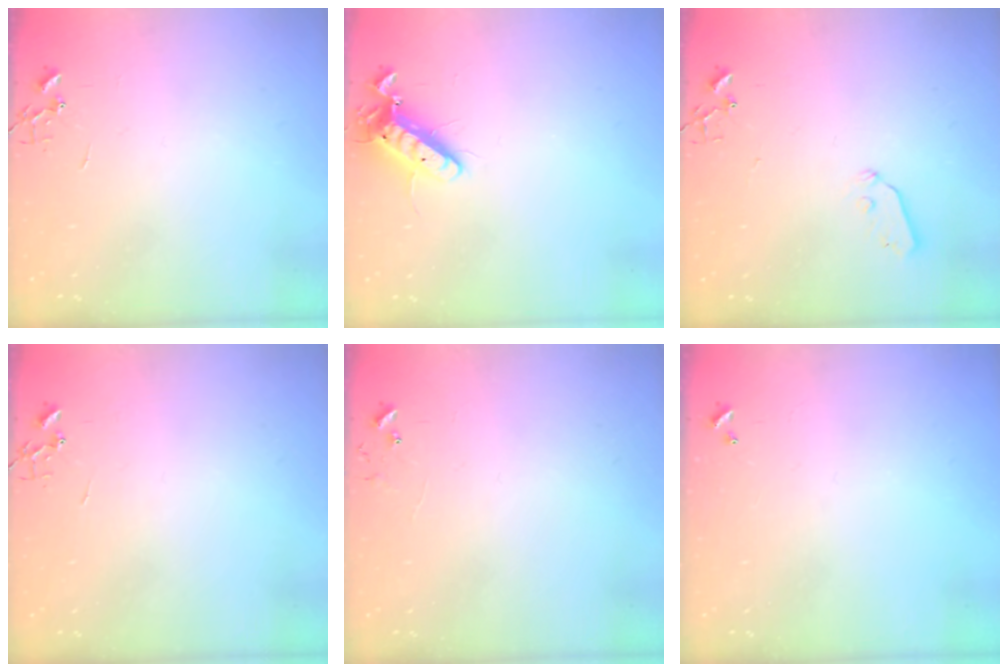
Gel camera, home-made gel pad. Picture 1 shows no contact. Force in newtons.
{"total": 11.8, "press": 11.6, "slide": 2.2}
{"total": 3.3, "press": 3.3, "slide": 0.4}
{"total": 0.0}
{"total": 5.8, "press": 5.8, "slide": 0.5}
{"total": 0.0}